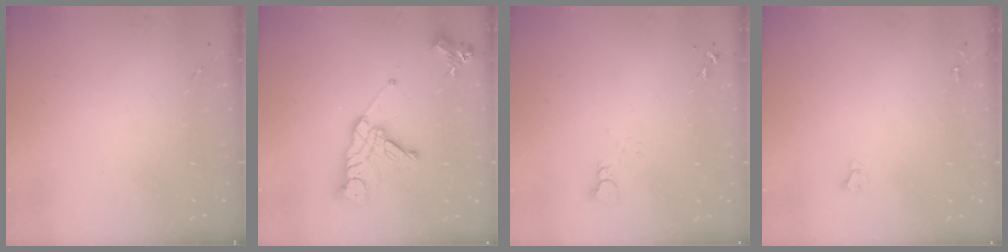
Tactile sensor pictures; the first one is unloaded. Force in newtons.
{"total": 16.3, "press": 16.2, "slide": 1.4}
{"total": 2.2, "press": 2.2, "slide": 0.2}
{"total": 2.0, "press": 2.0, "slide": 0.2}